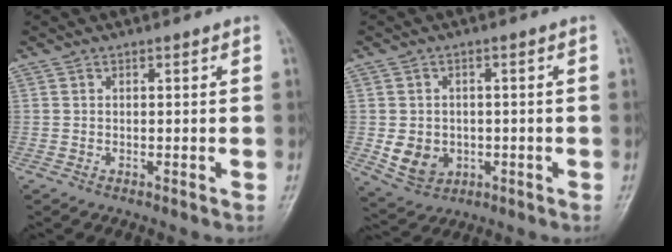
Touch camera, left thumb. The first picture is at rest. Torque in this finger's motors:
{"motor_torque": [-0.09, 0.11, 0.29, -0.23, 0.00]}